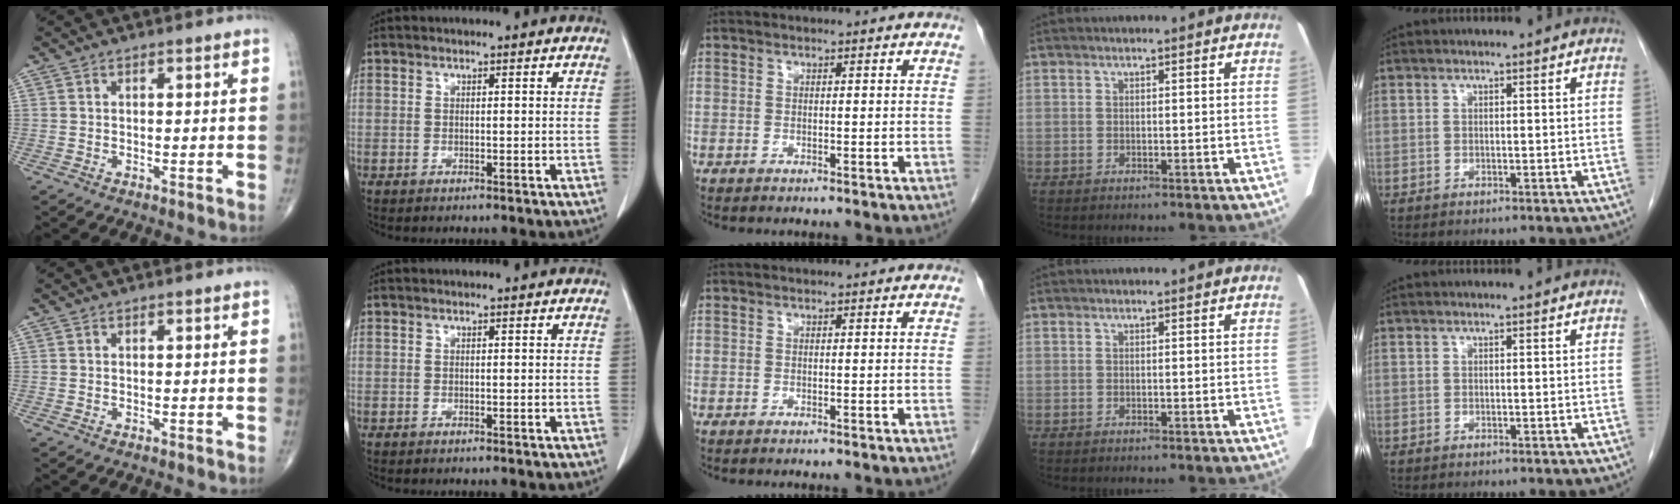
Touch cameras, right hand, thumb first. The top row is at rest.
{}